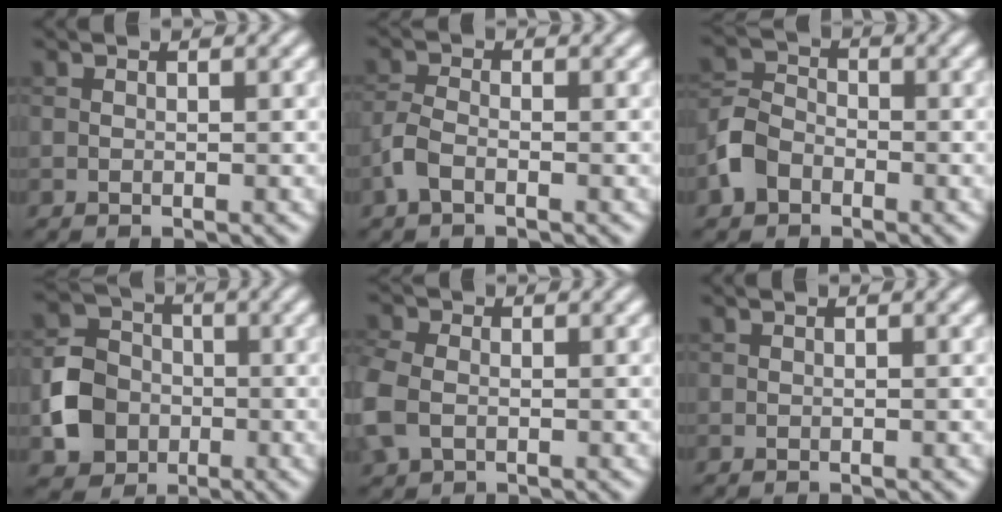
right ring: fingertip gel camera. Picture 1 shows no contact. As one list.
[{"total": 2.4, "force": [-1.3, 1.1, 1.6], "torque": [-0.039, 0.003, -0.035]}, {"total": 4.0, "force": [-2.2, 2.9, 1.8], "torque": [-0.042, 0.005, -0.053]}, {"total": 5.7, "force": [-1.6, 4.9, 2.4], "torque": [-0.046, 0.004, -0.039]}, {"total": 4.5, "force": [-0.9, 3.4, 2.8], "torque": [-0.091, -0.002, -0.027]}, {"total": 0.0}]